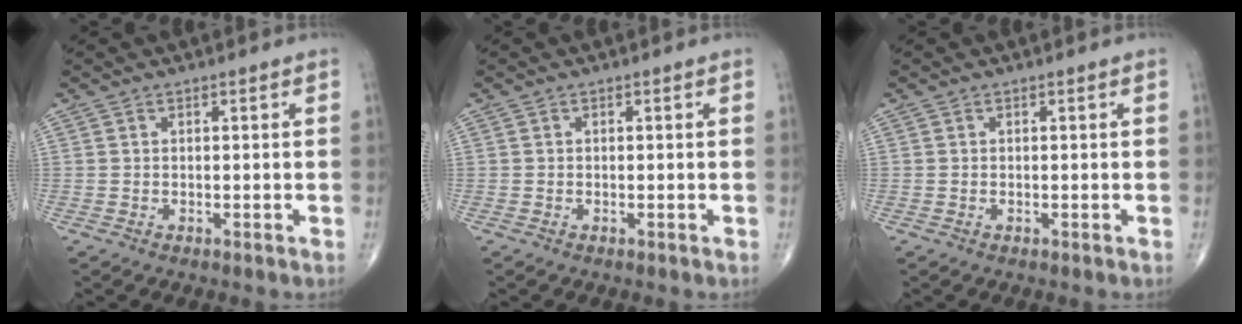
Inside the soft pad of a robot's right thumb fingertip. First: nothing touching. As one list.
[{"total": 0.0}, {"total": 0.0}]